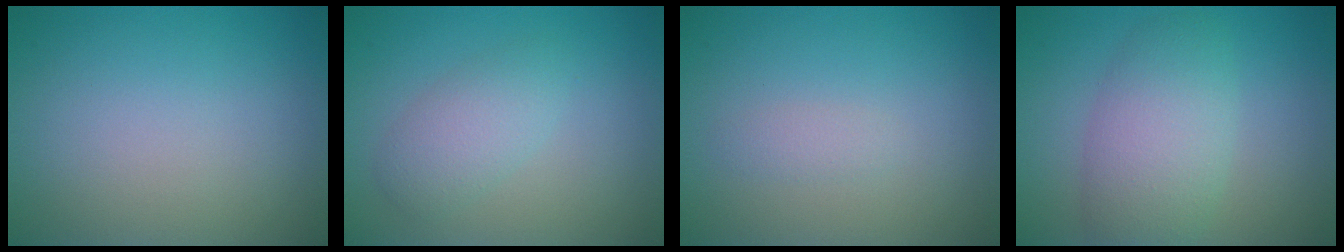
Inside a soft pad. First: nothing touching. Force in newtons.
{"total": 4.0, "press": 4.0, "slide": 0.1}
{"total": 0.8, "press": 0.8, "slide": 0.0}
{"total": 5.3, "press": 5.3, "slide": 0.1}